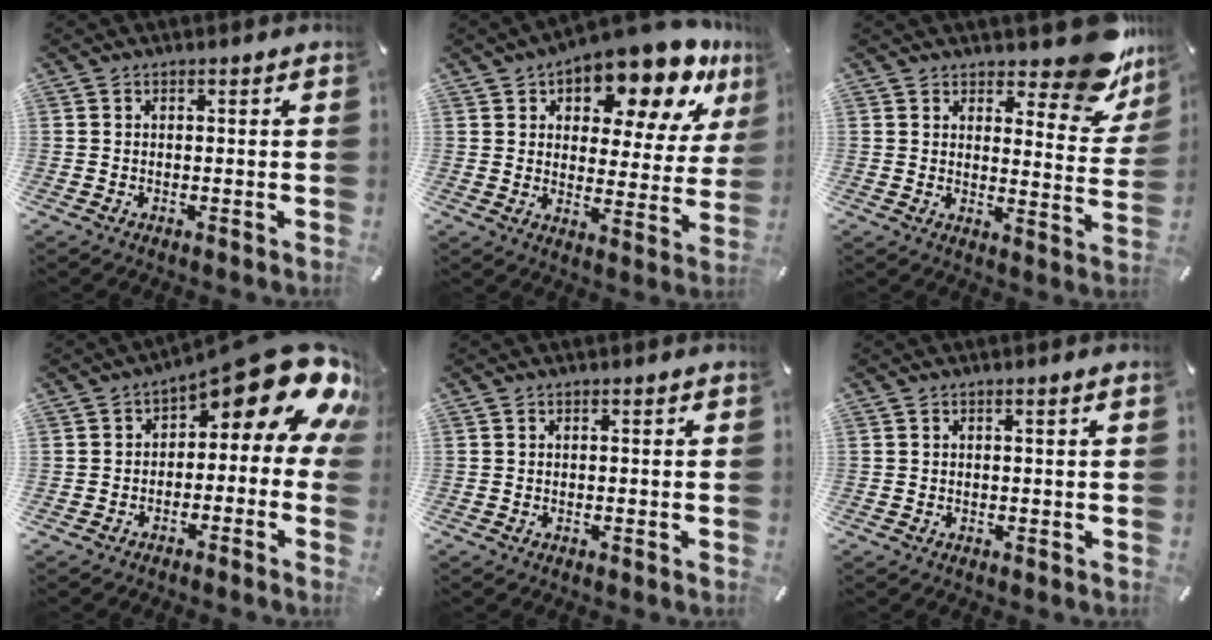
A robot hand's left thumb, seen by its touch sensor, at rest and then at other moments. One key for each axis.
{"total": 16.2, "fx": 12.0, "fy": 6.5, "fz": 8.7, "tx": -0.114, "ty": -0.097, "tz": 0.194}
{"total": 13.5, "fx": 10.3, "fy": 5.3, "fz": 6.9, "tx": -0.071, "ty": -0.086, "tz": 0.177}
{"total": 15.3, "fx": 8.3, "fy": 6.1, "fz": 11.3, "tx": -0.150, "ty": -0.064, "tz": 0.136}
{"total": 0.0}
{"total": 0.8, "fx": 0.3, "fy": -0.1, "fz": 0.8, "tx": -0.012, "ty": -0.002, "tz": 0.005}